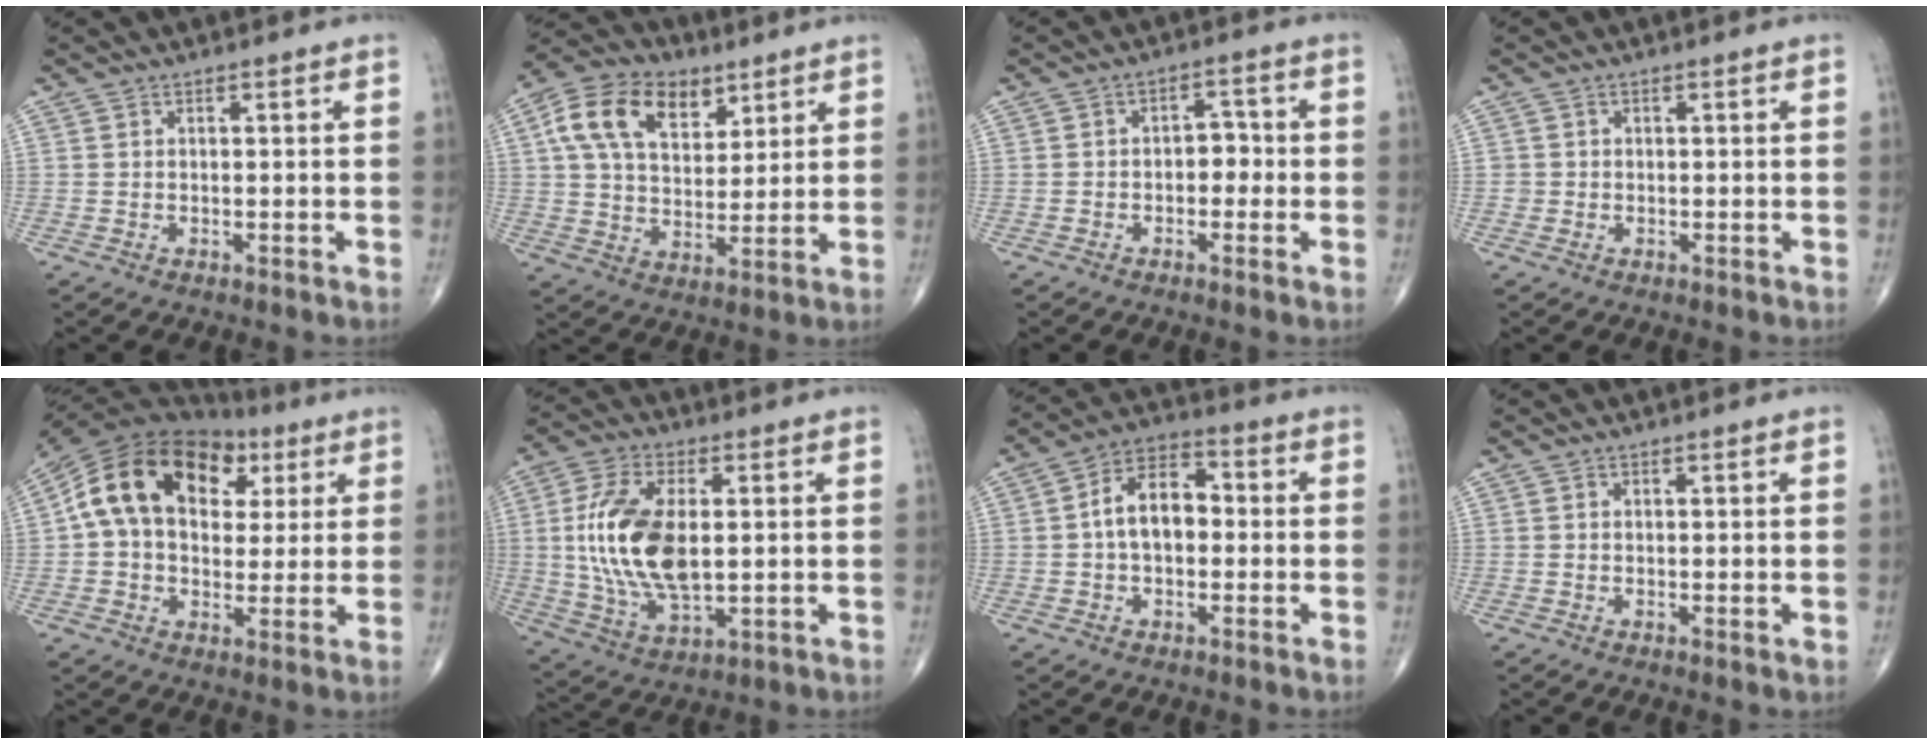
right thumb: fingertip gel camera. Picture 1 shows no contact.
{"total": 15.6, "force": [6.7, 9.9, 10.0], "torque": [-0.160, -0.007, 0.119]}
{"total": 4.0, "force": [-0.7, 2.7, 2.9], "torque": [-0.016, 0.016, -0.018]}
{"total": 1.0, "force": [-0.1, 1.0, 0.0], "torque": [0.006, 0.005, -0.004]}
{"total": 20.8, "force": [6.0, 13.9, 14.2], "torque": [-0.231, 0.028, 0.094]}
{"total": 16.8, "force": [1.3, 8.6, 14.4], "torque": [-0.284, -0.008, 0.028]}
{"total": 9.6, "force": [-0.1, 6.1, 7.4], "torque": [-0.107, 0.031, -0.015]}
{"total": 0.6, "force": [0.0, 0.2, 0.6], "torque": [-0.013, -0.004, -0.002]}